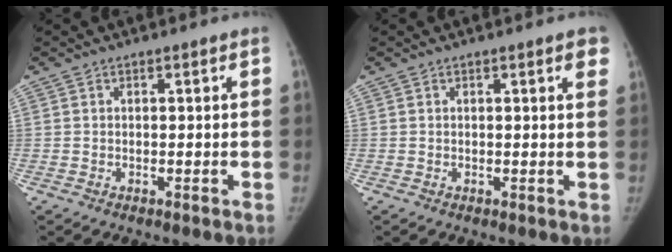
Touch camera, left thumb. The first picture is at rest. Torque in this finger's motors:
{"motor_torque": [-0.06, -0.28, 0.43, -0.33, 0.08]}